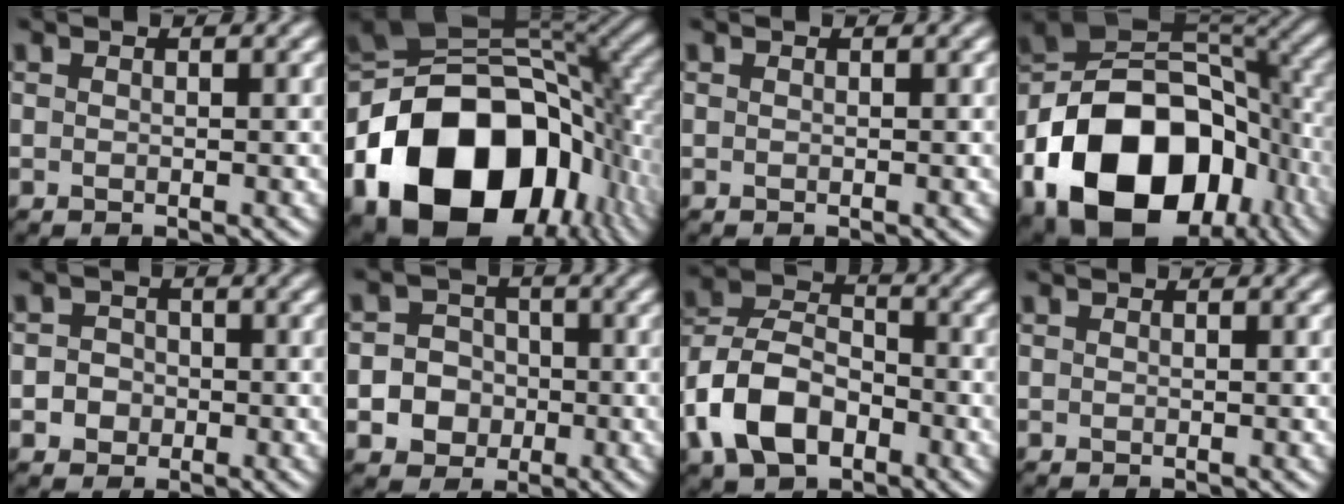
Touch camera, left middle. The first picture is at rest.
{"total": 20.2, "force": [-6.8, 14.0, 12.8], "torque": [-0.256, -0.025, -0.108]}
{"total": 0.0}
{"total": 17.8, "force": [-6.6, 12.4, 11.1], "torque": [-0.206, -0.016, -0.114]}
{"total": 2.6, "force": [-0.4, 2.4, 0.8], "torque": [0.011, 0.006, -0.020]}
{"total": 5.8, "force": [-1.6, 5.4, 1.7], "torque": [-0.009, 0.007, -0.048]}
{"total": 9.2, "force": [-3.8, 6.1, 5.7], "torque": [-0.114, 0.004, -0.086]}
{"total": 0.0}